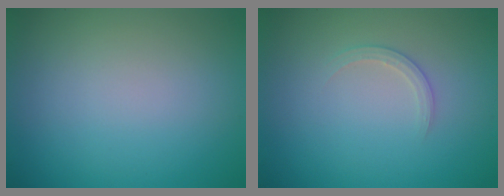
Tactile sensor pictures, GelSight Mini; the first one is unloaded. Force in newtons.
{"total": 1.3, "press": 1.3, "slide": 0.1}